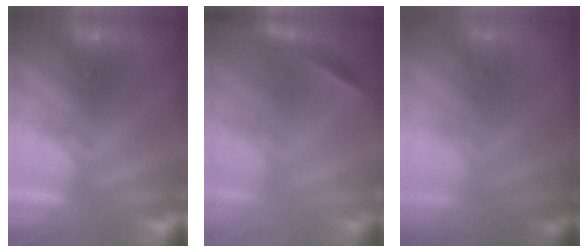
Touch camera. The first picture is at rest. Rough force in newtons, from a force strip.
{"total": 1.7}
{"total": 7.7}